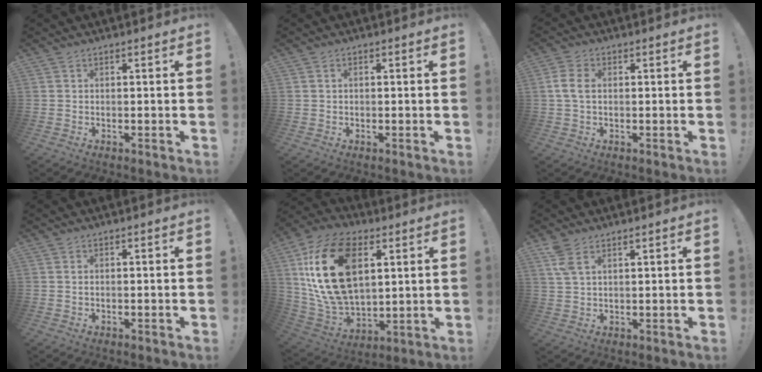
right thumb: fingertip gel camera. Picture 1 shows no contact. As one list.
[{"total": 0.6, "force": [0.0, 0.3, 0.5], "torque": [-0.009, 0.002, -0.001]}, {"total": 5.9, "force": [0.7, 3.7, 4.5], "torque": [-0.102, 0.011, 0.015]}, {"total": 0.6, "force": [0.3, 0.0, 0.6], "torque": [-0.012, 0.001, 0.005]}, {"total": 25.3, "force": [7.7, 15.9, 18.1], "torque": [-0.360, -0.029, 0.137]}, {"total": 5.5, "force": [3.4, 2.2, 3.8], "torque": [-0.075, -0.016, 0.063]}]